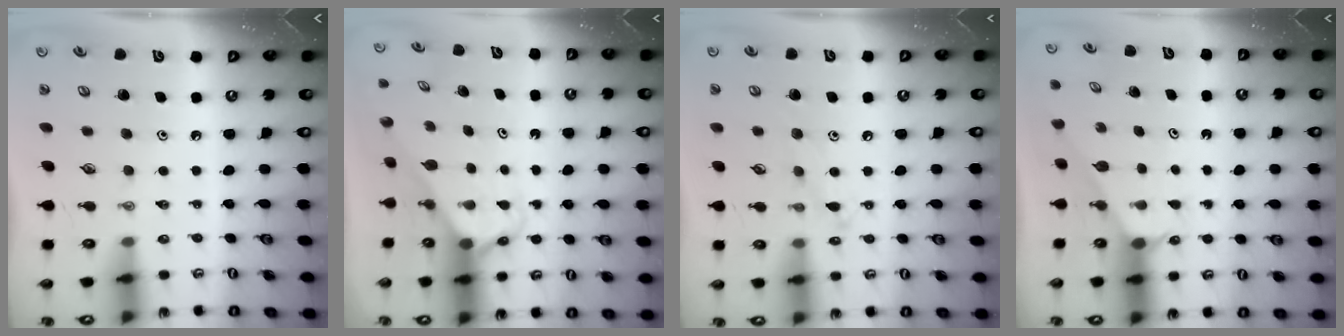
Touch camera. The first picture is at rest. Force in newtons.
{"total": 2.8, "press": 2.8, "slide": 0.2}
{"total": 8.2, "press": 8.1, "slide": 0.6}
{"total": 2.0, "press": 2.0, "slide": 0.3}